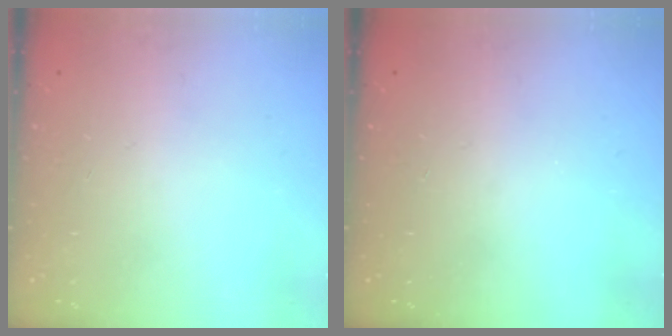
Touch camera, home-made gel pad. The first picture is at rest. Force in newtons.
{"total": 0.0}